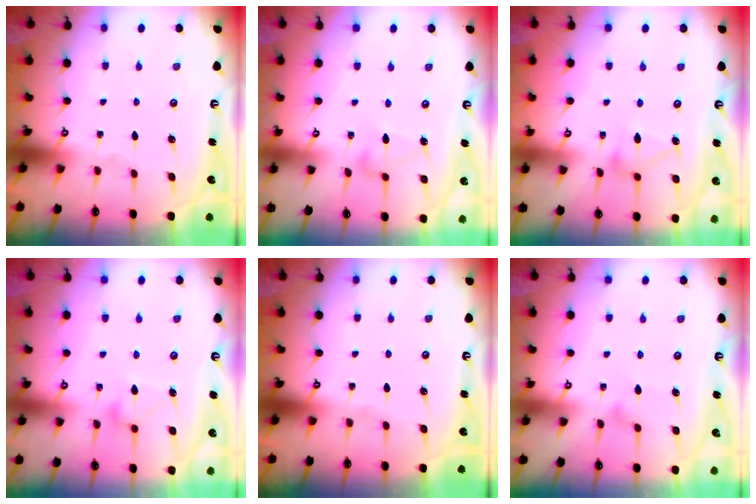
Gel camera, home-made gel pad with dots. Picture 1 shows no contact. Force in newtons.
{"total": 4.9, "press": 4.9, "slide": 0.3}
{"total": 8.8, "press": 8.8, "slide": 0.5}
{"total": 11.0, "press": 11.0, "slide": 0.4}
{"total": 0.0}
{"total": 6.4, "press": 6.3, "slide": 0.4}